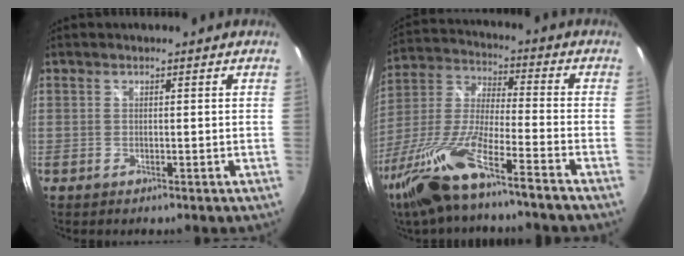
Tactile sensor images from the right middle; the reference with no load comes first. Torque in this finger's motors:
{"motor_torque": [1.36, -0.78, 0.93, 0.21]}